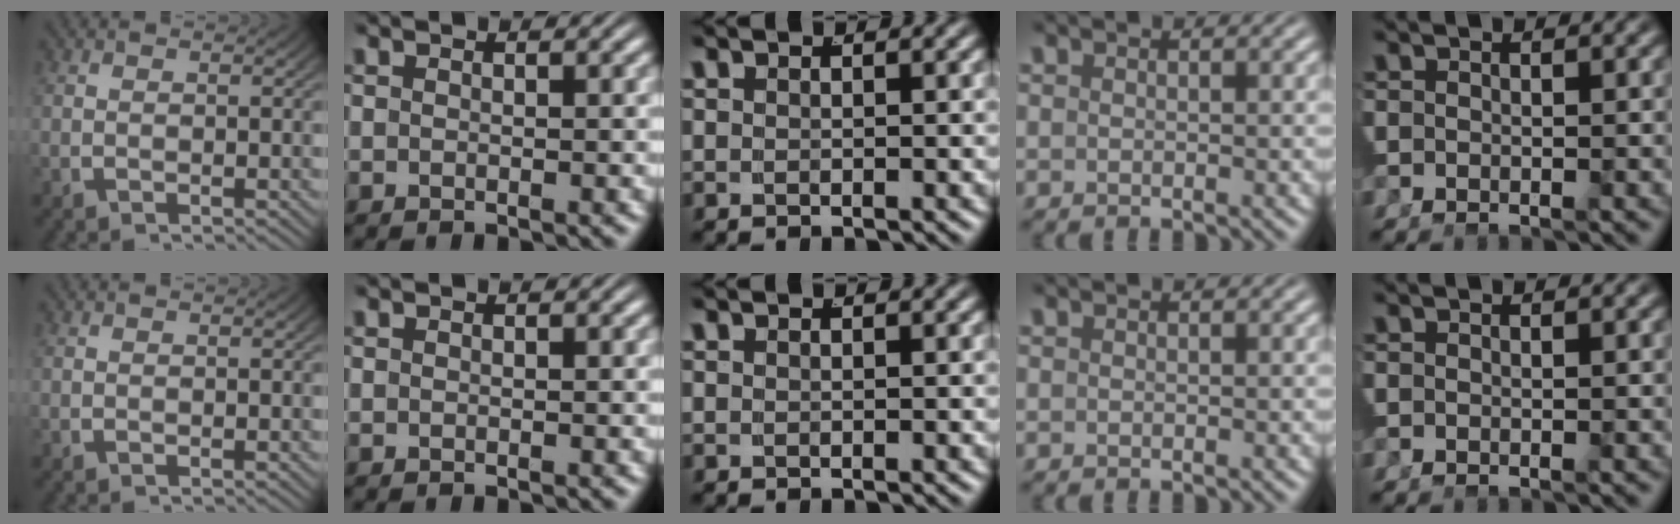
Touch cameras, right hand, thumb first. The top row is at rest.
{}